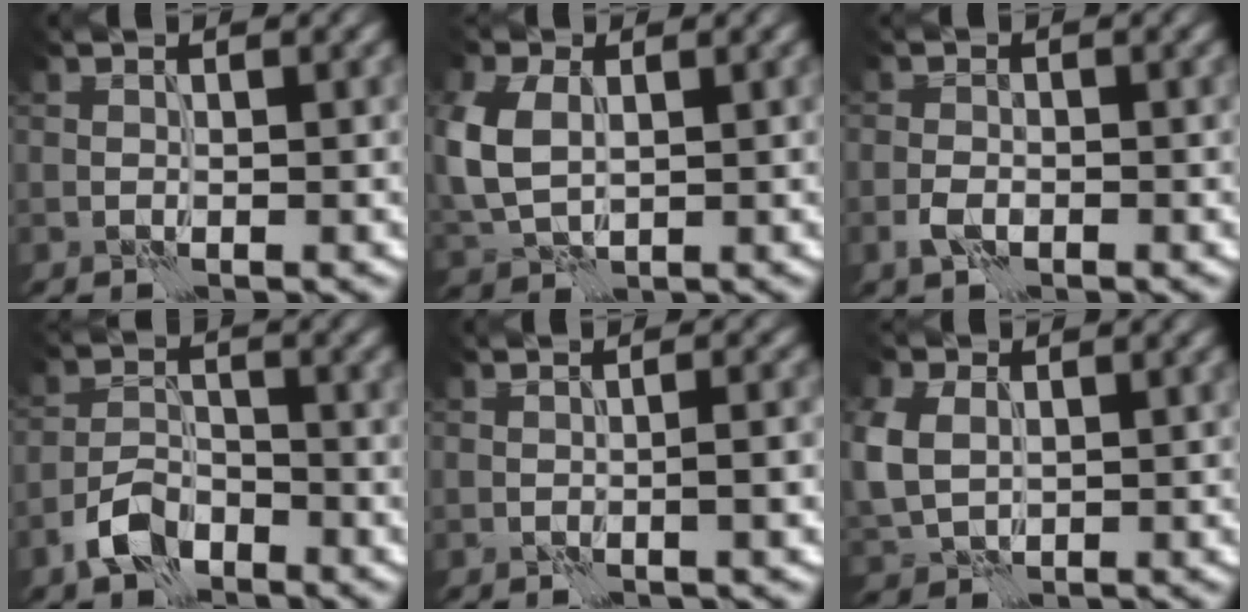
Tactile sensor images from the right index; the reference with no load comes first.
{"total": 5.6, "force": [0.8, 3.7, 4.0], "torque": [-0.115, 0.002, 0.019]}
{"total": 1.6, "force": [-0.8, 0.9, 1.1], "torque": [-0.023, 0.001, -0.020]}
{"total": 4.0, "force": [-2.8, 2.0, 2.1], "torque": [-0.036, 0.004, -0.062]}
{"total": 1.7, "force": [-0.3, 0.1, 1.6], "torque": [-0.028, 0.003, -0.007]}
{"total": 5.2, "force": [0.8, 4.0, 3.3], "torque": [-0.110, 0.003, 0.028]}